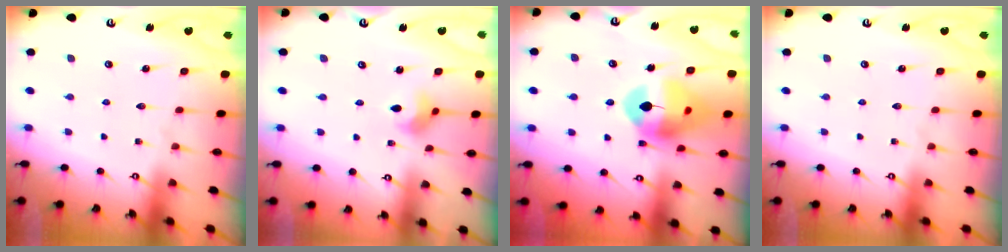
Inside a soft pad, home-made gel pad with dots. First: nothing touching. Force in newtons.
{"total": 3.9, "press": 3.9, "slide": 0.6}
{"total": 15.3, "press": 15.2, "slide": 1.7}
{"total": 0.0}